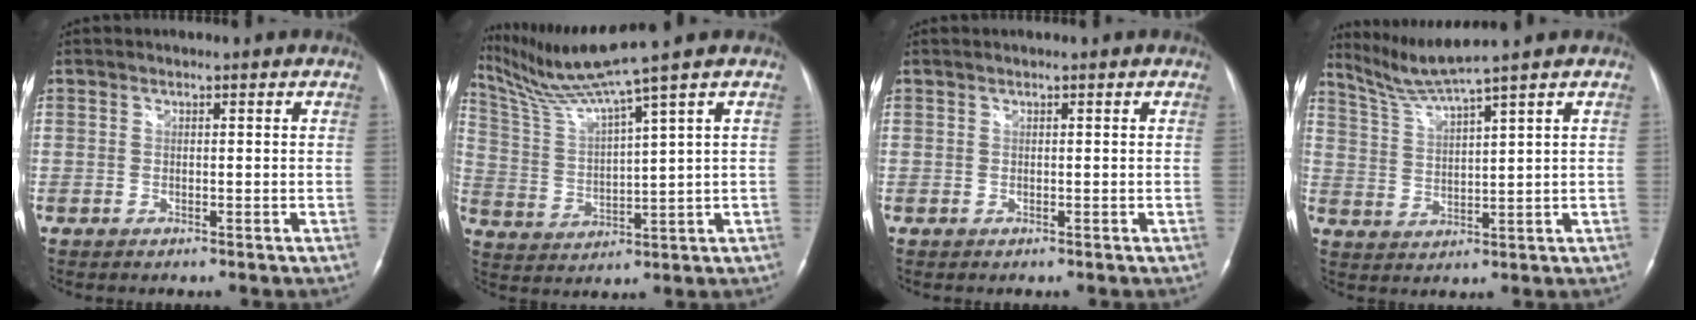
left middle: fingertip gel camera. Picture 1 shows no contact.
{"total": 10.7, "force": [8.6, -3.1, 5.6], "torque": [-0.117, -0.007, 0.171]}
{"total": 0.5, "force": [0.4, -0.1, 0.3], "torque": [-0.010, 0.012, 0.010]}
{"total": 6.0, "force": [5.2, -2.4, 1.7], "torque": [-0.048, -0.012, 0.112]}